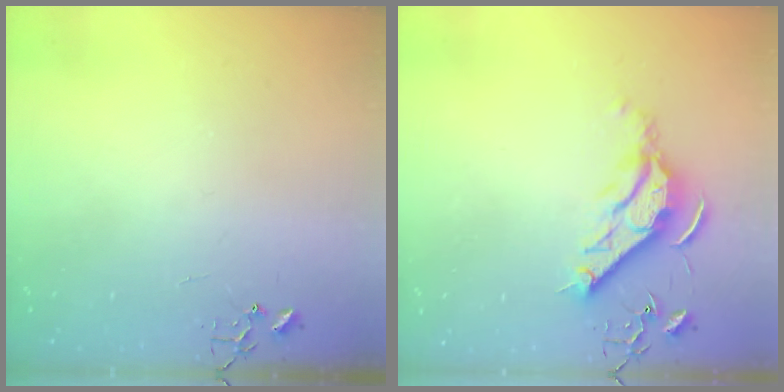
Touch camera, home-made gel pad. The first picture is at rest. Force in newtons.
{"total": 11.7, "press": 11.6, "slide": 1.3}